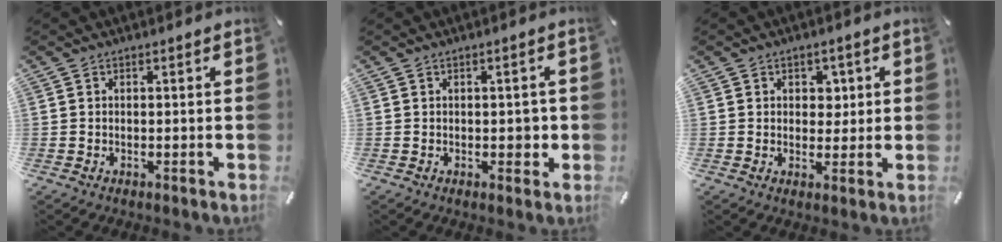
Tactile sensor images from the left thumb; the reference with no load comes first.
{"total": 2.4, "force": [-0.3, 1.5, 1.8], "torque": [-0.015, -0.003, -0.008]}
{"total": 4.1, "force": [0.9, 3.4, 2.1], "torque": [-0.016, -0.005, 0.006]}